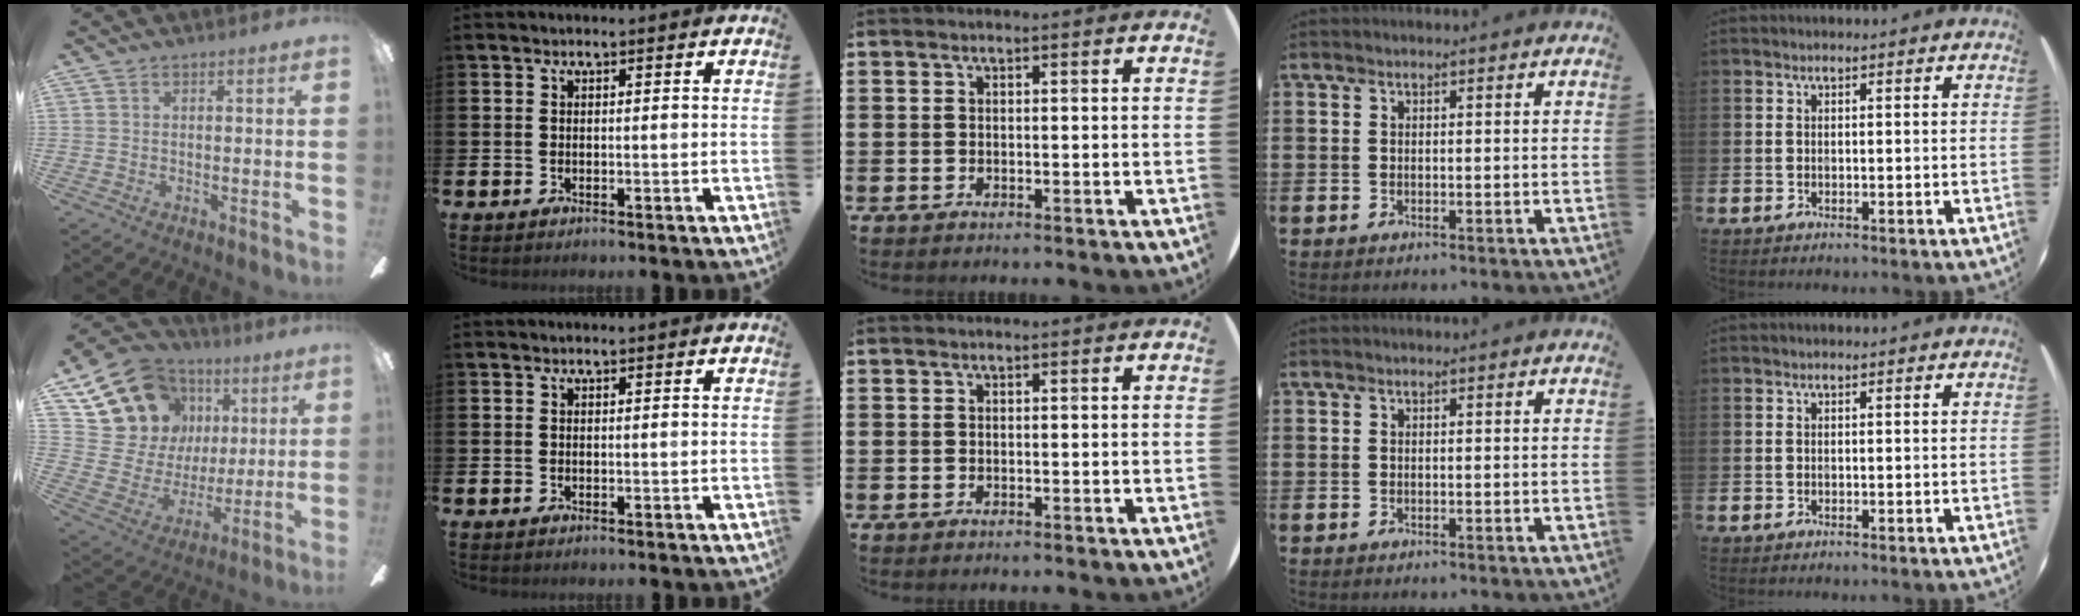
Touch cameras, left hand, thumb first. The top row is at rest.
{"thumb": {"total": 17.3, "force": [9.2, 13.7, 5.2], "torque": [-0.112, -0.048, 0.193]}}